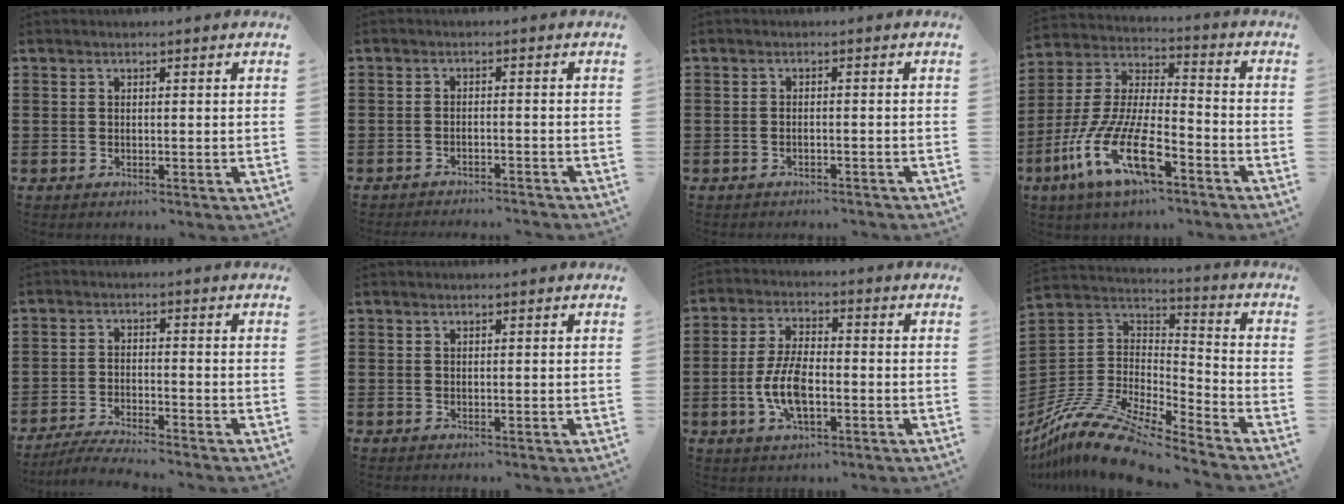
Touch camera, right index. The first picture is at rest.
{"total": 1.9, "force": [-1.9, -0.1, 0.2], "torque": [-0.008, 0.000, -0.038]}
{"total": 1.1, "force": [-1.1, 0.0, 0.3], "torque": [-0.011, -0.002, -0.021]}
{"total": 12.5, "force": [-7.0, 3.8, 9.6], "torque": [-0.234, -0.010, -0.142]}
{"total": 3.9, "force": [-3.8, -0.2, 1.0], "torque": [-0.025, -0.005, -0.077]}
{"total": 0.0}
{"total": 7.8, "force": [-2.0, 3.5, 6.7], "torque": [-0.156, -0.002, -0.044]}
{"total": 13.1, "force": [-10.7, 3.0, 6.9], "torque": [-0.144, 0.026, -0.208]}